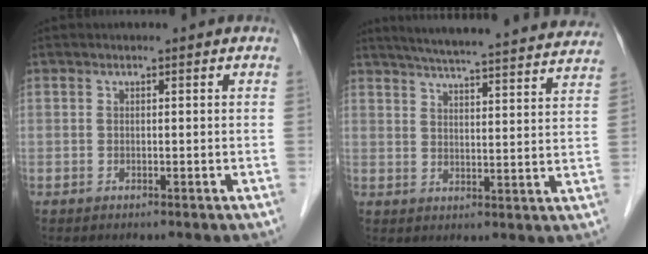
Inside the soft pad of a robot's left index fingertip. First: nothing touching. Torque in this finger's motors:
{"motor_torque": [0.17, -0.26, 0.20, 0.09]}